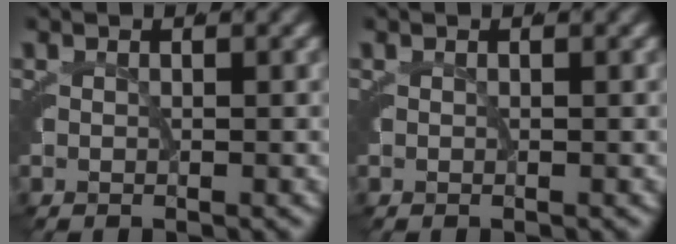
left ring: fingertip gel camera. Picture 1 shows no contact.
{"total": 0.0}